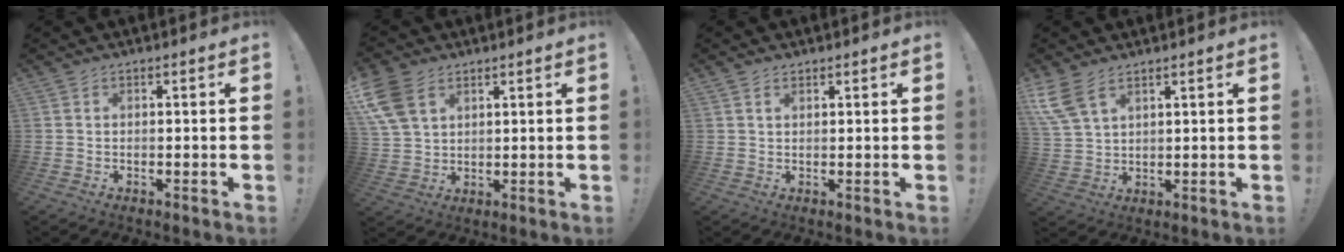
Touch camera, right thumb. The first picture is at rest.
{"total": 12.0, "force": [5.6, 8.5, 6.5], "torque": [-0.138, -0.013, 0.114]}
{"total": 1.5, "force": [1.0, 0.9, 0.7], "torque": [-0.007, -0.002, 0.018]}
{"total": 7.9, "force": [5.2, 3.8, 4.6], "torque": [-0.106, -0.021, 0.103]}